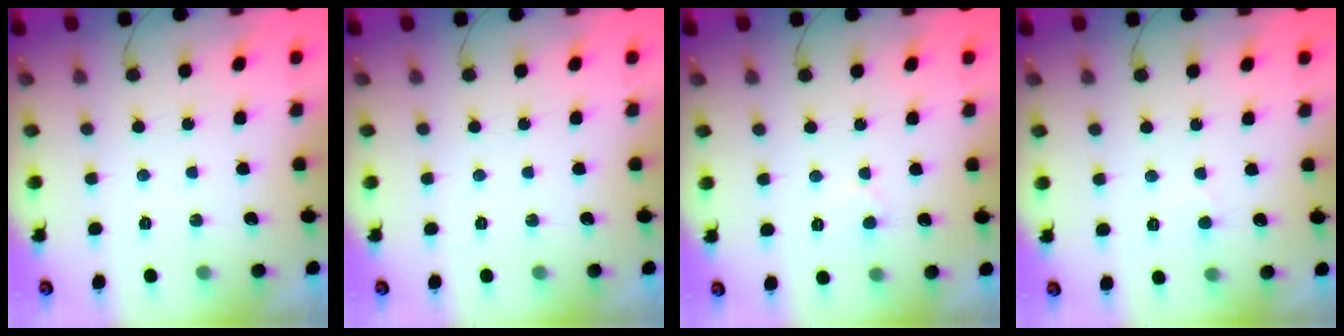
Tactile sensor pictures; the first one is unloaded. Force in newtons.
{"total": 0.0}
{"total": 3.5, "press": 3.5, "slide": 0.3}
{"total": 2.8, "press": 2.8, "slide": 0.2}